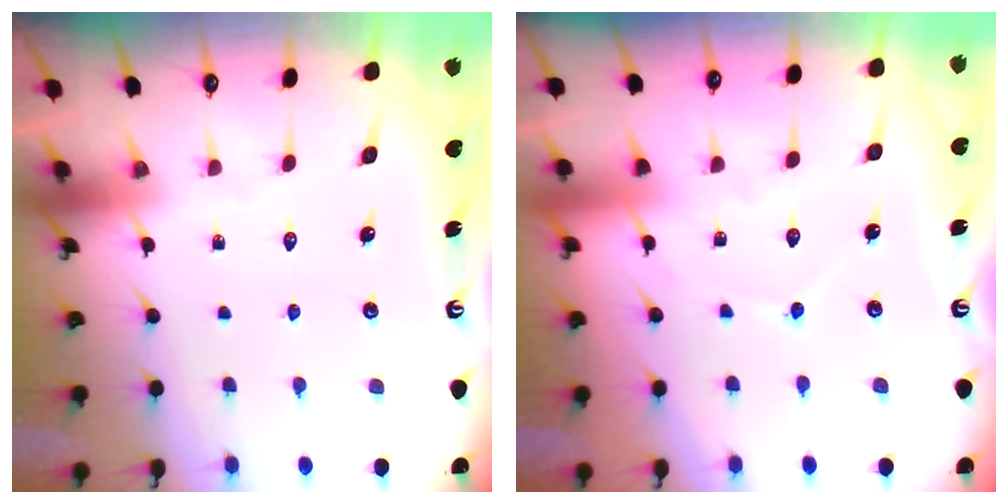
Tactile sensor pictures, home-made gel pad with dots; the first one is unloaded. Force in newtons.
{"total": 5.3, "press": 5.3, "slide": 0.1}